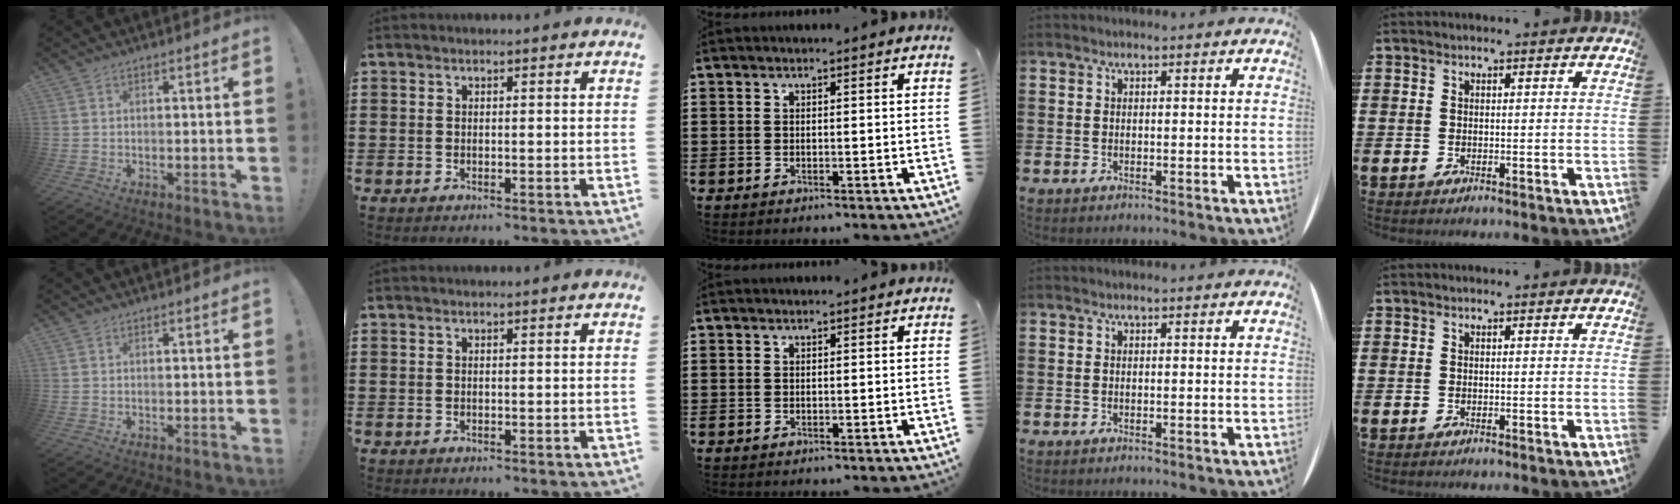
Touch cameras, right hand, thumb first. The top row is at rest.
{}